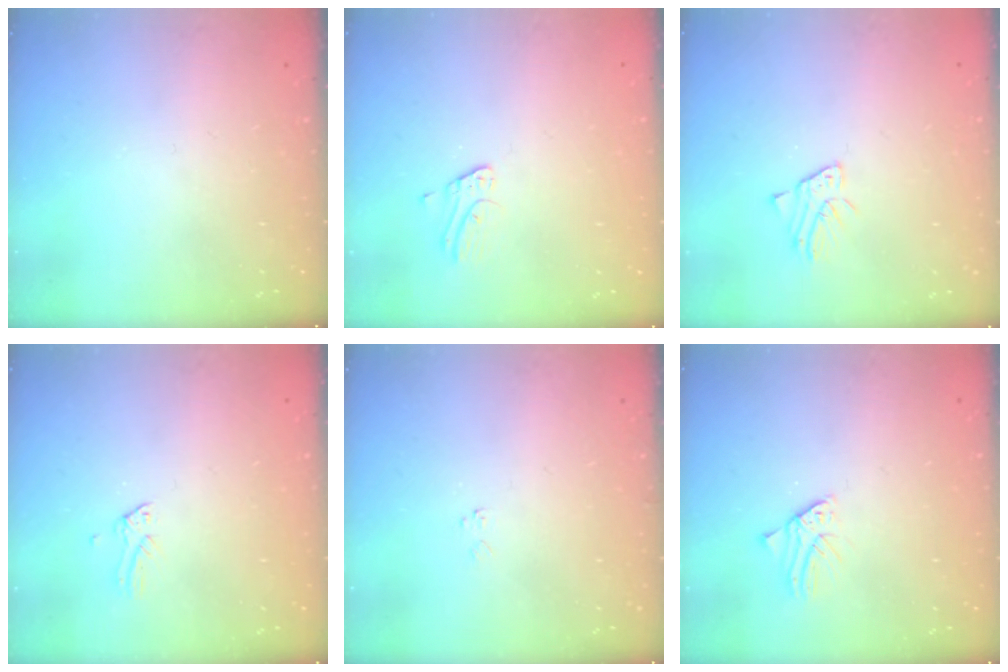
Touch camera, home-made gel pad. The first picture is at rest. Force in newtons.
{"total": 2.7, "press": 2.7, "slide": 0.2}
{"total": 1.8, "press": 1.7, "slide": 0.1}
{"total": 0.0}
{"total": 3.7, "press": 3.7, "slide": 0.0}
{"total": 1.1, "press": 1.1, "slide": 0.1}